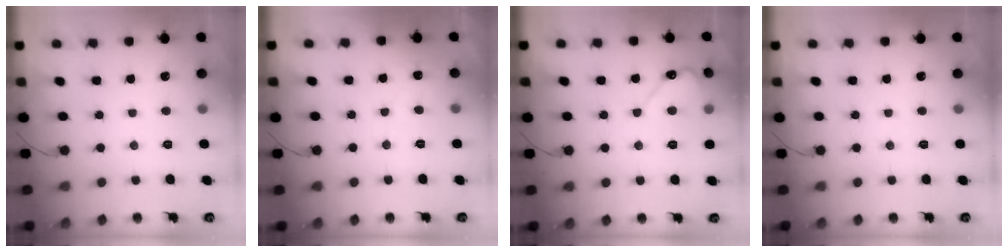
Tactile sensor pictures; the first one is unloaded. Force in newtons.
{"total": 1.9, "press": 1.9, "slide": 0.2}
{"total": 4.1, "press": 4.1, "slide": 0.4}
{"total": 0.0}